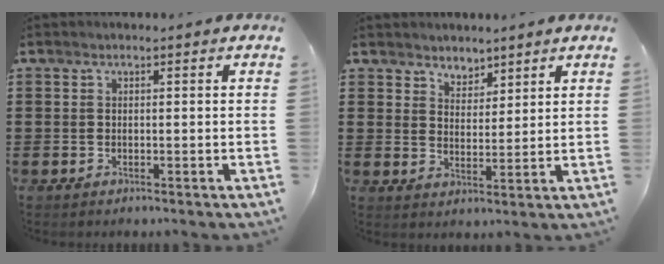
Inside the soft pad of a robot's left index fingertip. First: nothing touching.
{"total": 3.3, "force": [2.9, 1.5, -0.4], "torque": [-0.007, 0.001, 0.054]}